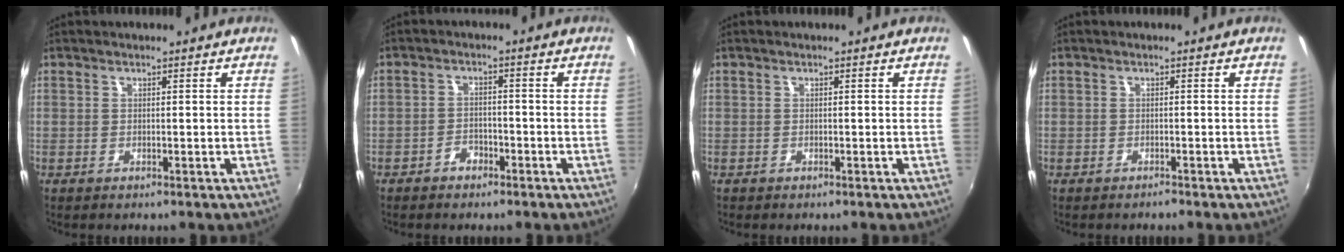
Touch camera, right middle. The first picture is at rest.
{"total": 2.7, "force": [-2.0, 1.4, 1.0], "torque": [-0.024, 0.008, -0.030]}
{"total": 0.0}
{"total": 0.6, "force": [-0.6, 0.1, 0.0], "torque": [-0.002, 0.002, -0.010]}